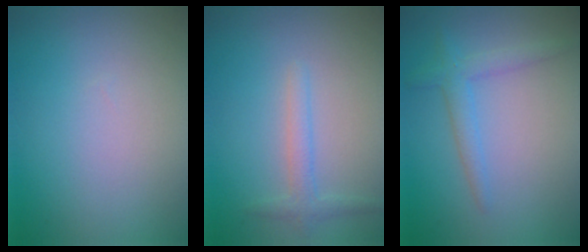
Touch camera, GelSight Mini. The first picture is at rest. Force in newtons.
{"total": 1.6, "press": 1.6, "slide": 0.1}
{"total": 3.0, "press": 3.0, "slide": 0.2}